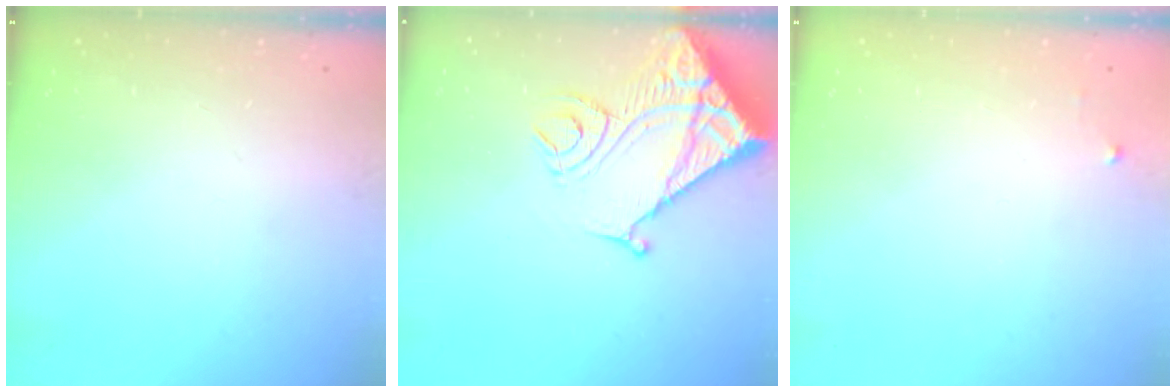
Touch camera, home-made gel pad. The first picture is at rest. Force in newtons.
{"total": 16.5, "press": 16.4, "slide": 2.0}
{"total": 2.5, "press": 2.5, "slide": 0.4}